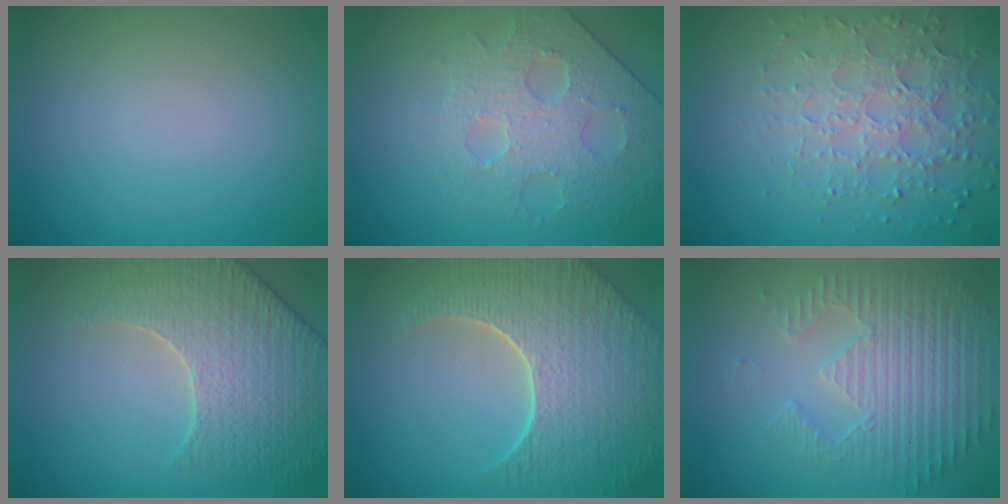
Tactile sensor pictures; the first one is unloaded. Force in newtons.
{"total": 4.0, "press": 4.0, "slide": 0.5}
{"total": 4.3, "press": 4.2, "slide": 1.1}
{"total": 5.7, "press": 5.2, "slide": 2.1}
{"total": 8.7, "press": 6.2, "slide": 6.1}
{"total": 3.8, "press": 3.6, "slide": 1.2}